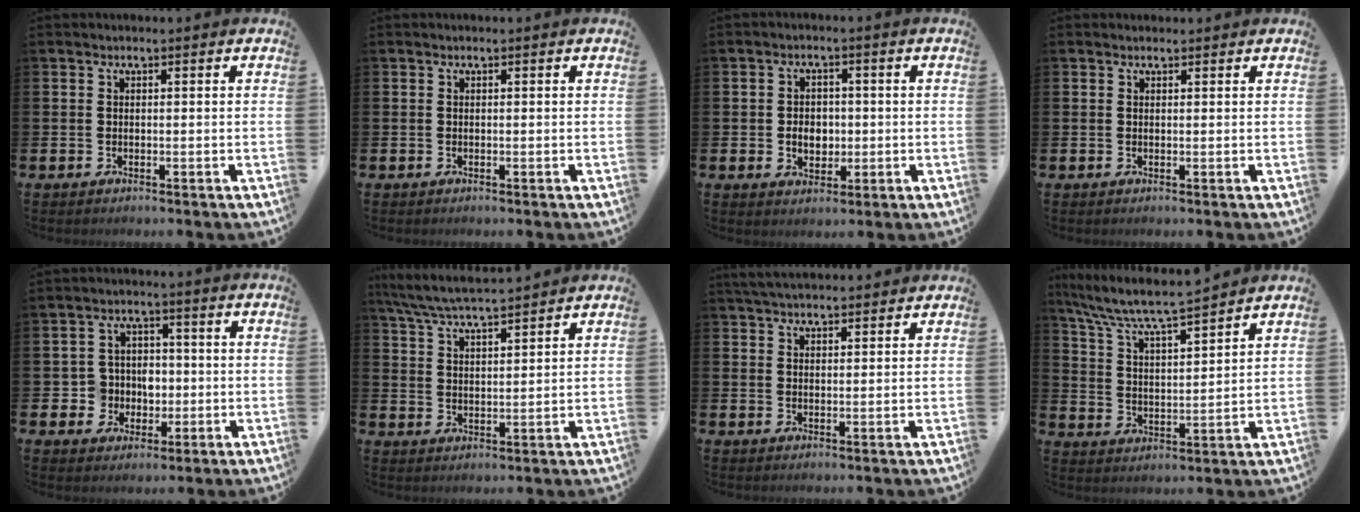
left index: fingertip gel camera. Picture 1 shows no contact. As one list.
[{"total": 0.0}, {"total": 3.6, "force": [-0.4, 2.9, 2.1], "torque": [-0.029, 0.002, -0.015]}, {"total": 0.6, "force": [0.6, 0.2, 0.1], "torque": [0.012, -0.004, 0.007]}, {"total": 4.8, "force": [-0.5, 4.7, 0.8], "torque": [-0.034, 0.013, -0.013]}, {"total": 6.3, "force": [6.0, 0.4, 1.8], "torque": [-0.055, -0.029, 0.108]}, {"total": 3.6, "force": [3.5, 0.6, 0.6], "torque": [-0.016, -0.012, 0.066]}, {"total": 7.5, "force": [7.0, 0.3, 2.6], "torque": [-0.078, -0.050, 0.118]}]